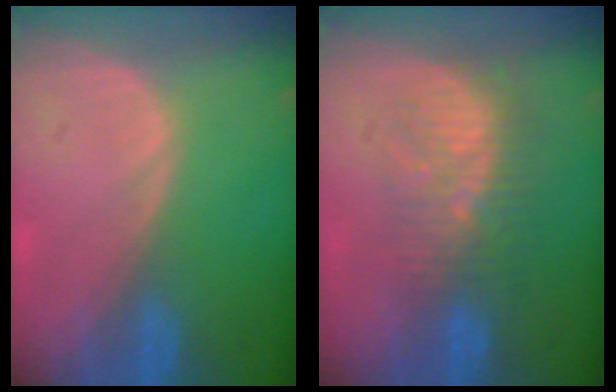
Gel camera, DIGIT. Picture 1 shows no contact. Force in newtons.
{"total": 7.7, "press": 7.2, "slide": 2.6}